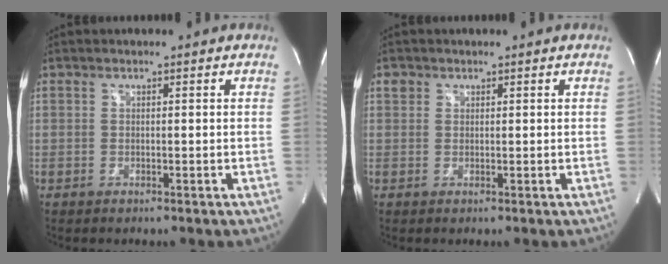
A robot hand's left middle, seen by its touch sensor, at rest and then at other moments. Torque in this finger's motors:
{"motor_torque": [0.02, 0.01, -0.04, 0.00]}